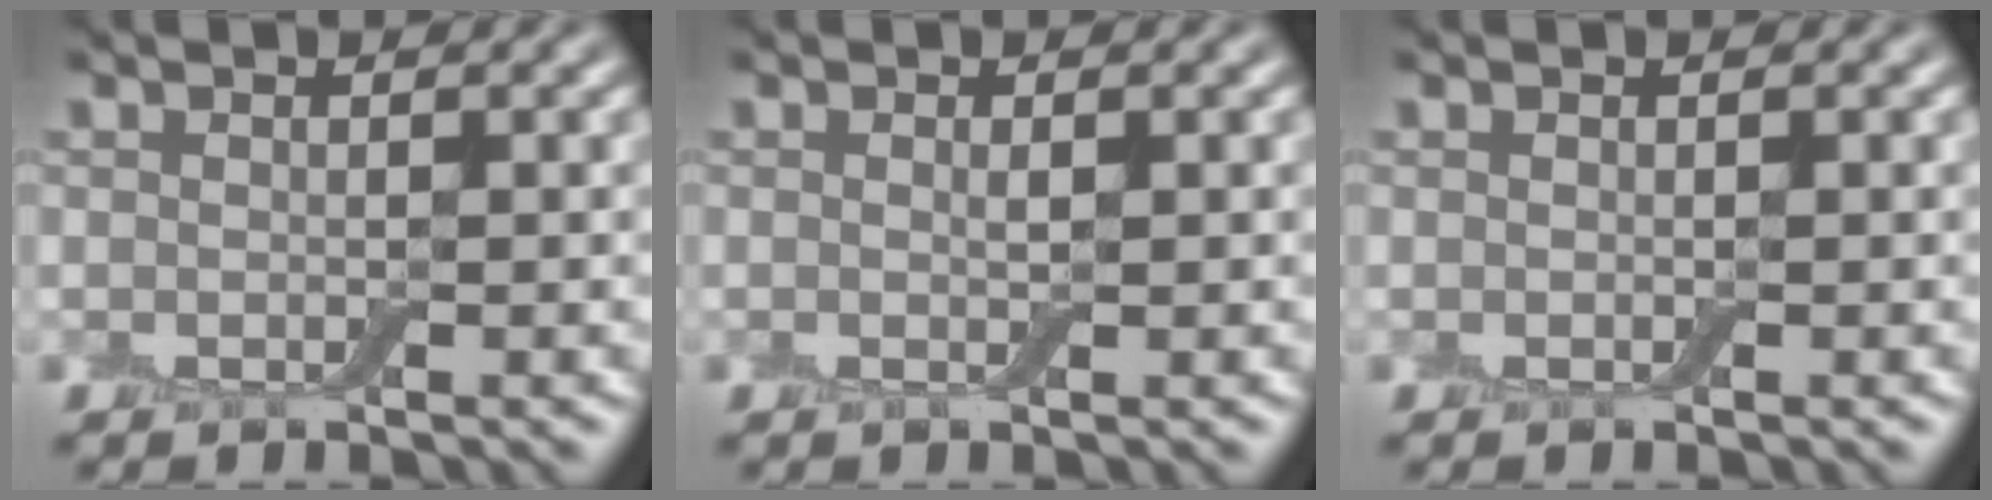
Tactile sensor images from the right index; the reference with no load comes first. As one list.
[{"total": 0.6, "force": [0.1, 0.0, 0.5], "torque": [-0.010, 0.000, 0.000]}, {"total": 0.0}]